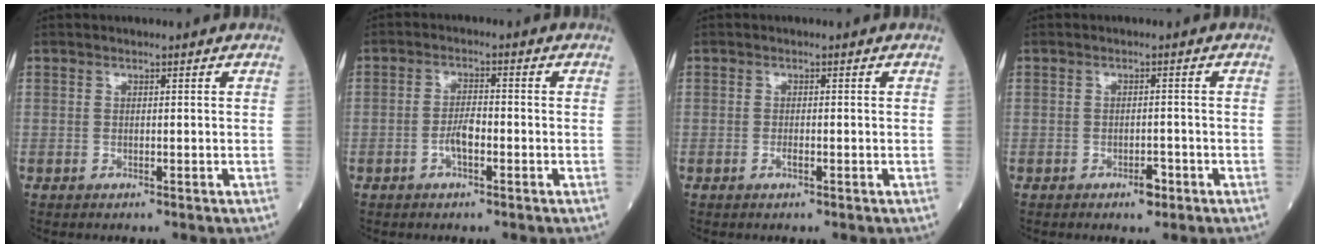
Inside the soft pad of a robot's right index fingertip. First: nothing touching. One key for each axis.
{"total": 3.1, "fx": -1.2, "fy": 0.9, "fz": 2.7, "tx": -0.049, "ty": 0.004, "tz": -0.024}
{"total": 0.8, "fx": -0.4, "fy": 0.2, "fz": 0.7, "tx": -0.015, "ty": 0.000, "tz": -0.008}
{"total": 2.1, "fx": -1.3, "fy": 0.8, "fz": 1.4, "tx": -0.017, "ty": 0.002, "tz": -0.019}